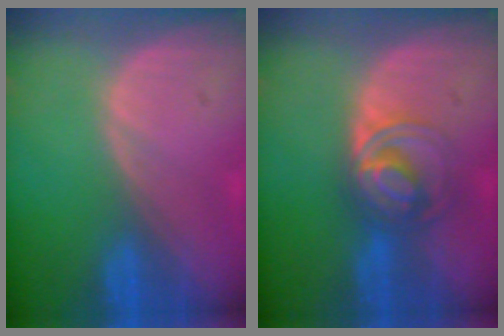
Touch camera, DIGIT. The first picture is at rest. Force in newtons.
{"total": 6.5, "press": 5.8, "slide": 2.9}